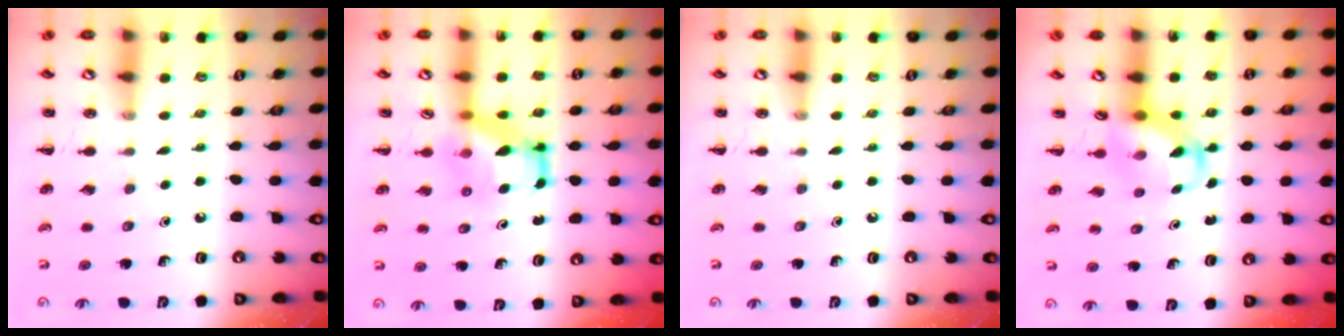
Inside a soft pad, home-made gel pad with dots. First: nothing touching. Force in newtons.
{"total": 5.8, "press": 5.8, "slide": 0.8}
{"total": 0.0}
{"total": 3.6, "press": 3.6, "slide": 0.5}